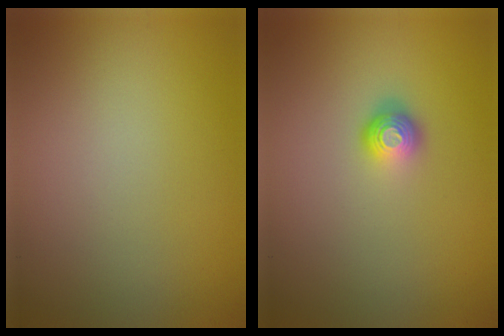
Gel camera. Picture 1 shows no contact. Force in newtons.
{"total": 1.8, "press": 1.2, "slide": 1.2}